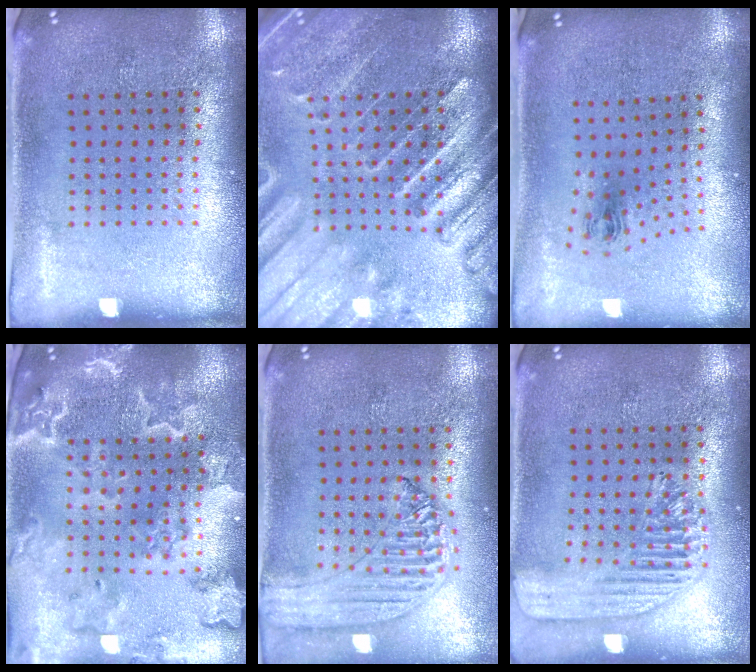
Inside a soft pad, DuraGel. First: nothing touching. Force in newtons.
{"total": 3.6, "press": 3.1, "slide": 1.8}
{"total": 0.9, "press": 0.4, "slide": 0.8}
{"total": 3.7, "press": 3.2, "slide": 1.8}
{"total": 1.4, "press": 1.3, "slide": 0.3}
{"total": 1.7, "press": 1.5, "slide": 0.8}